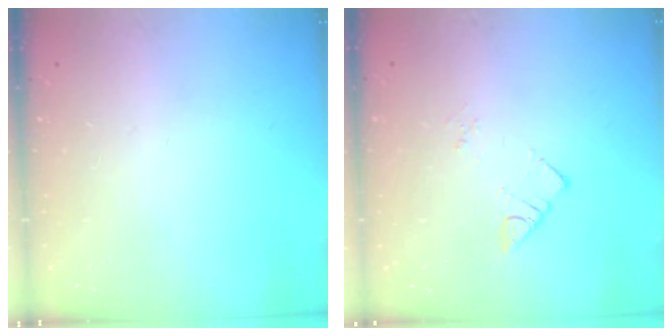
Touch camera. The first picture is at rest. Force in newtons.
{"total": 2.6, "press": 2.6, "slide": 0.1}